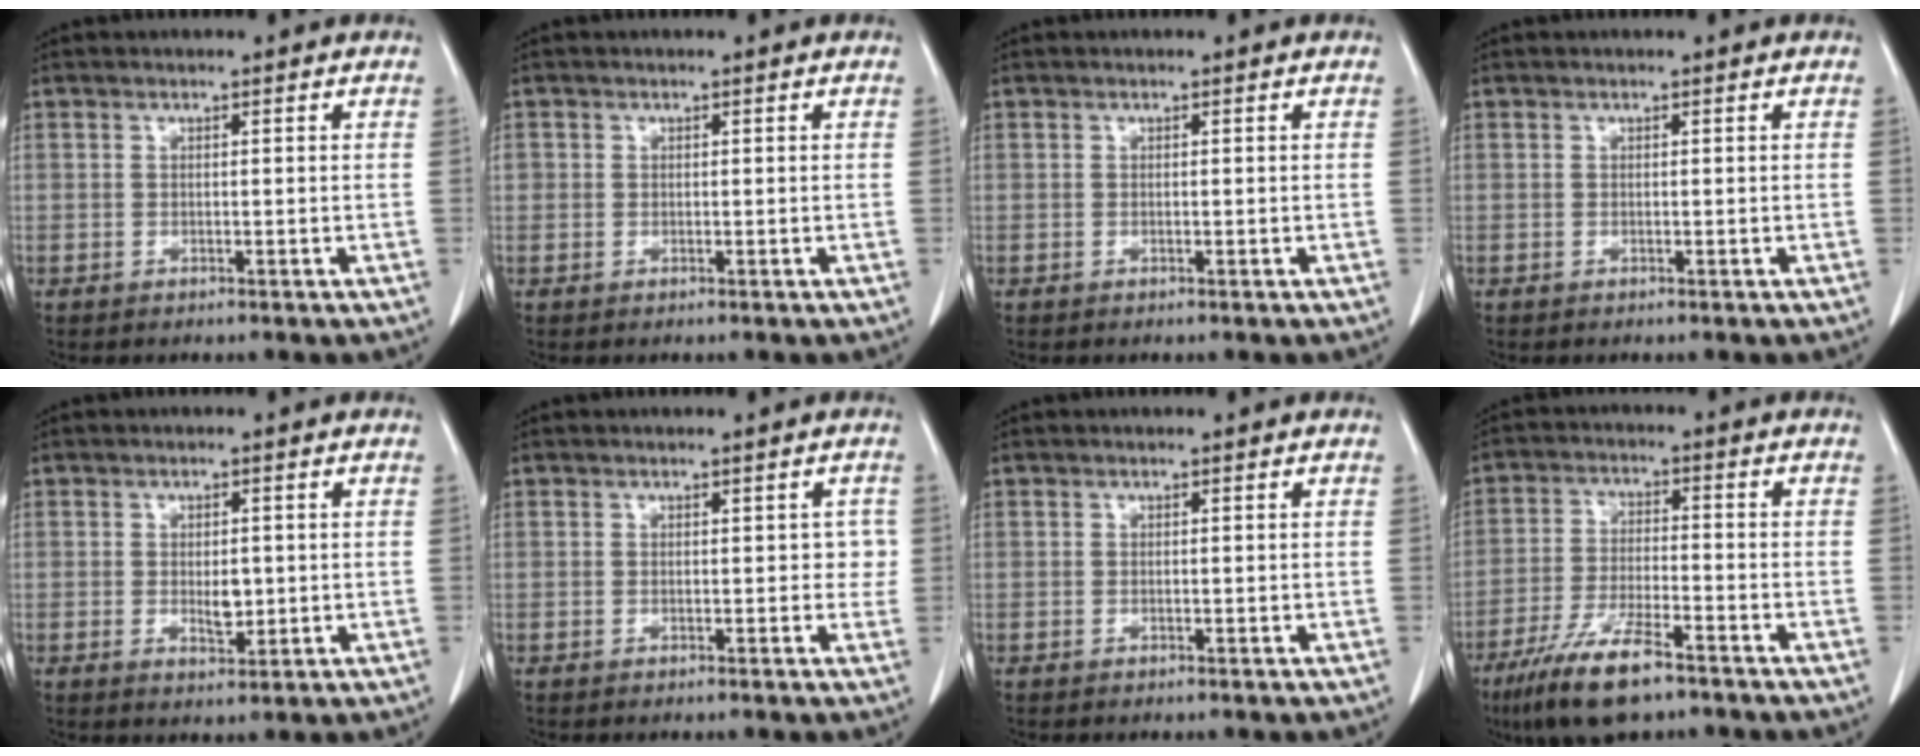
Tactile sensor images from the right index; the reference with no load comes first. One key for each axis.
{"total": 1.0, "fx": 0.1, "fy": 1.0, "fz": 0.2, "tx": 0.007, "ty": 0.003, "tz": 0.000}
{"total": 0.0}
{"total": 0.0}
{"total": 3.3, "fx": -0.2, "fy": 1.6, "fz": 2.9, "tx": -0.048, "ty": -0.004, "tz": 0.003}
{"total": 1.8, "fx": 0.2, "fy": 1.4, "fz": 1.1, "tx": -0.001, "ty": 0.015, "tz": -0.001}
{"total": 0.0}
{"total": 10.7, "fx": -7.4, "fy": 2.2, "fz": 7.5, "tx": -0.146, "ty": -0.022, "tz": -0.130}